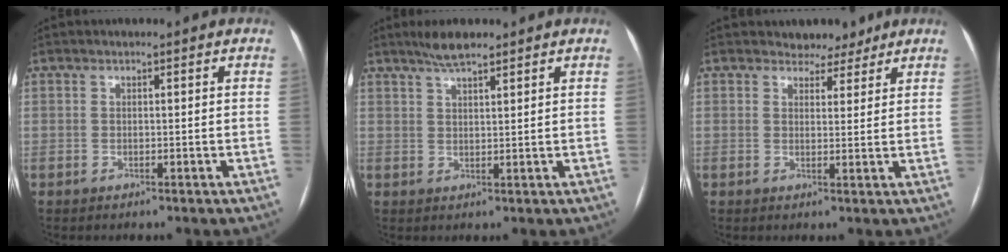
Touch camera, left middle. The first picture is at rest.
{"total": 4.1, "force": [3.3, 0.6, 2.3], "torque": [-0.048, 0.008, 0.062]}
{"total": 3.8, "force": [3.2, 2.0, 0.3], "torque": [-0.001, 0.000, 0.041]}